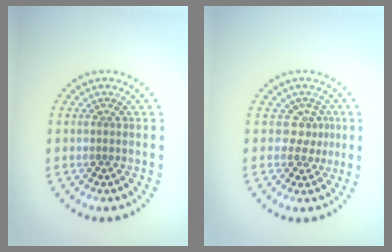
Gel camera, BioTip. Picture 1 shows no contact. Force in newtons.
{"total": 2.2, "press": 1.5, "slide": 1.6}